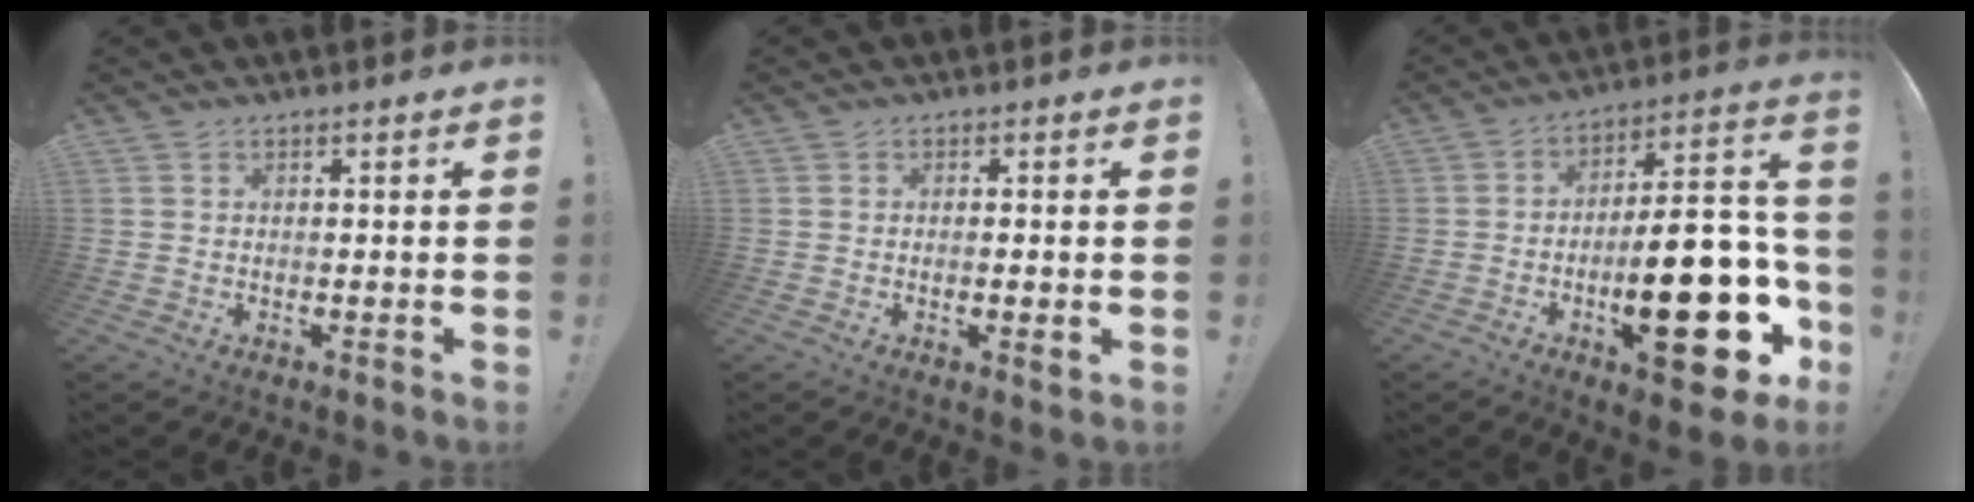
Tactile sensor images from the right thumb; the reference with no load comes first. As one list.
[{"total": 2.3, "force": [-0.3, 0.0, 2.3], "torque": [-0.038, -0.001, -0.006]}, {"total": 27.3, "force": [-8.8, 9.7, 23.9], "torque": [-0.355, 0.053, -0.128]}]